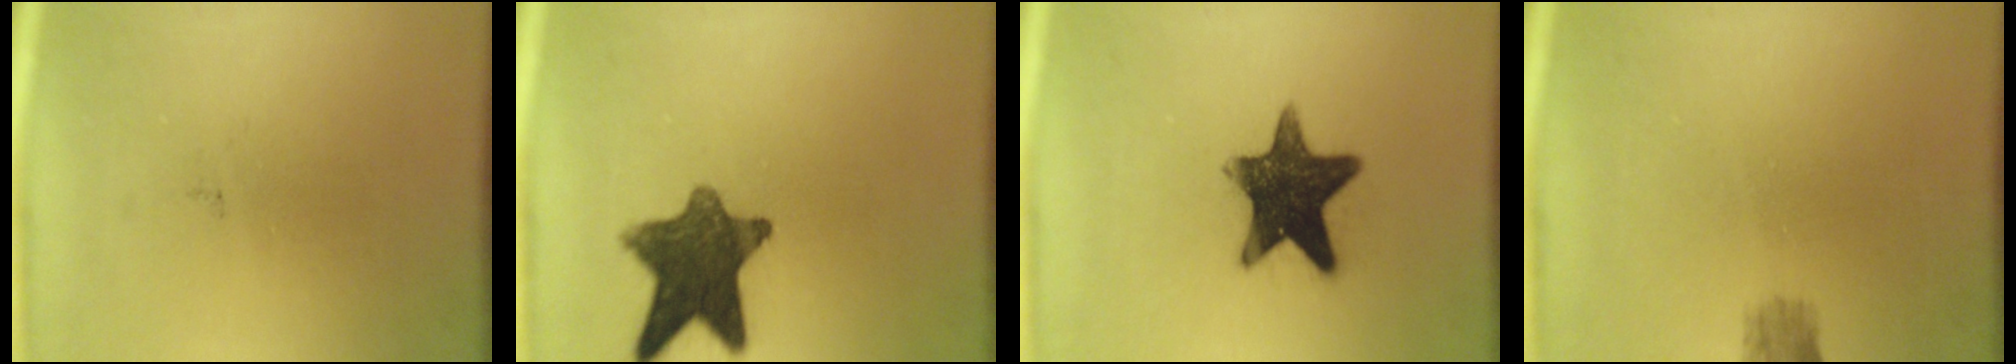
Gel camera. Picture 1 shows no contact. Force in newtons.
{"total": 11.3}
{"total": 14.1}
{"total": 2.3}